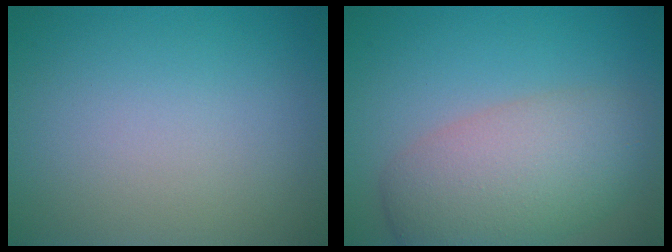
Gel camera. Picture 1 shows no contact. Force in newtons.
{"total": 7.0, "press": 7.0, "slide": 0.2}